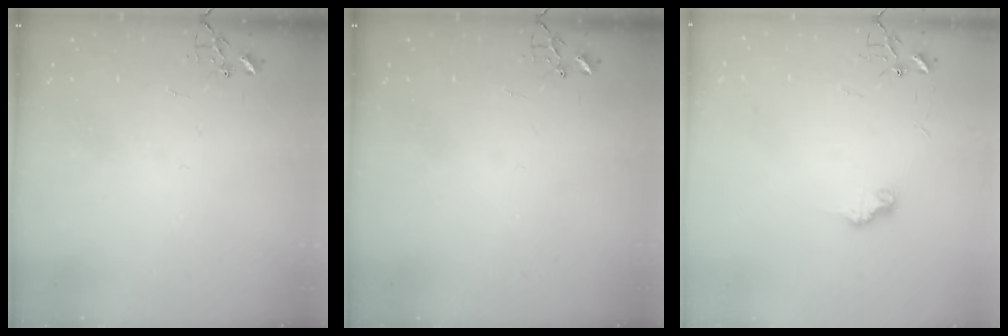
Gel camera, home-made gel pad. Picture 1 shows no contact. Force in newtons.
{"total": 0.0}
{"total": 7.1, "press": 7.1, "slide": 0.5}